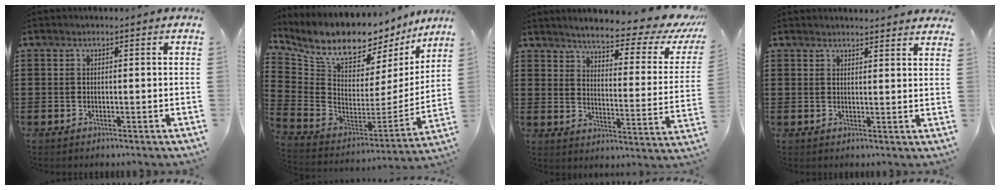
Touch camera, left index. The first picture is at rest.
{"total": 9.1, "force": [7.7, 3.3, 3.7], "torque": [-0.100, -0.066, 0.132]}
{"total": 5.8, "force": [5.0, 0.0, 2.9], "torque": [-0.065, -0.041, 0.076]}
{"total": 2.3, "force": [2.2, -0.1, 0.2], "torque": [-0.010, -0.005, 0.044]}